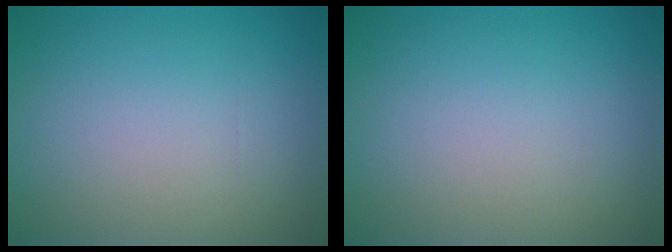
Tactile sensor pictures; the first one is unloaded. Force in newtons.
{"total": 0.0}